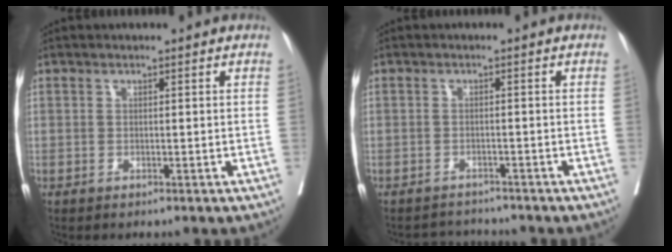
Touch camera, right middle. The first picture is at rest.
{"total": 1.7, "force": [-1.6, 0.3, -0.2], "torque": [0.001, -0.007, -0.026]}